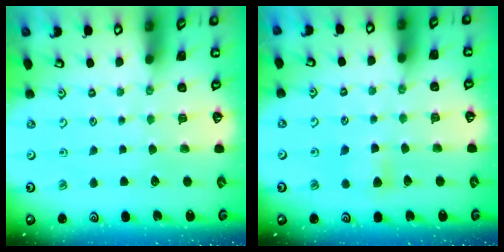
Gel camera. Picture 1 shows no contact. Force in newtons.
{"total": 5.2, "press": 5.1, "slide": 0.7}